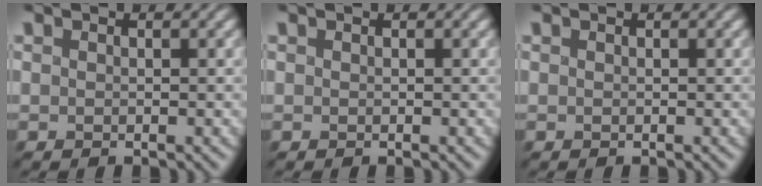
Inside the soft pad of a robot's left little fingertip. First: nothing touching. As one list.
[{"total": 0.0}, {"total": 0.0}]